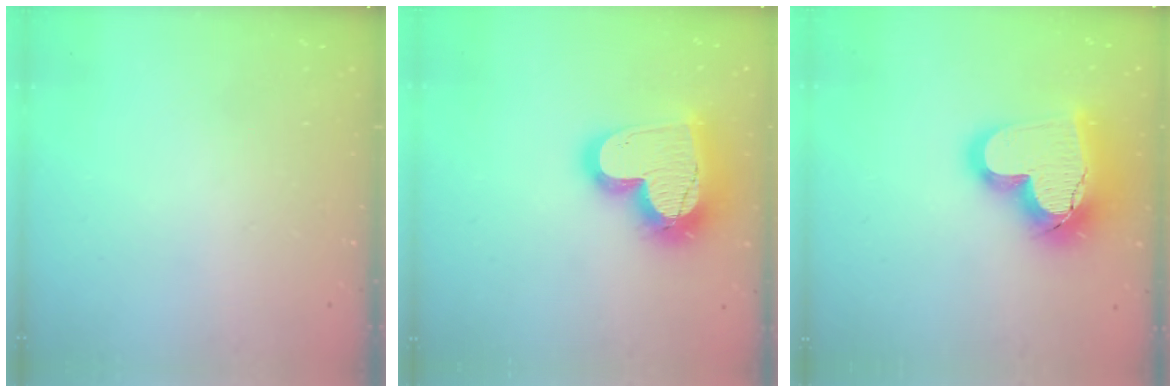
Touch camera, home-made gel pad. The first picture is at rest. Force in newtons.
{"total": 21.6, "press": 21.5, "slide": 1.7}
{"total": 21.8, "press": 21.7, "slide": 1.8}